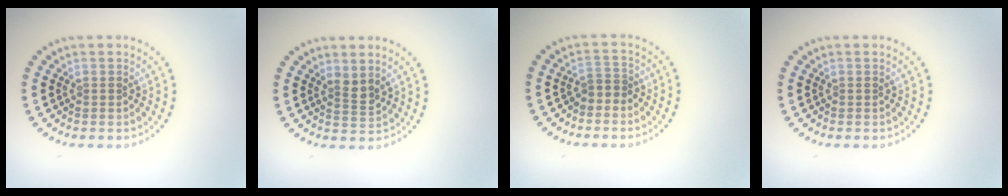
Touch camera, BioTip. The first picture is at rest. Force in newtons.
{"total": 1.6, "press": 1.1, "slide": 1.1}
{"total": 1.3, "press": 1.0, "slide": 0.8}
{"total": 0.0}